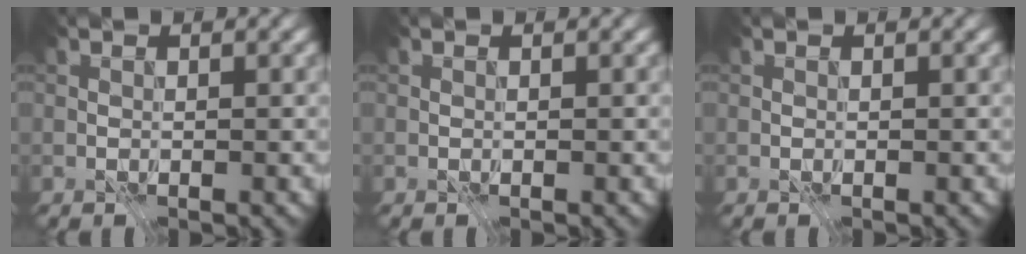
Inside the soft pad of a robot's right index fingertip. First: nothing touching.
{"total": 0.0}
{"total": 0.0}